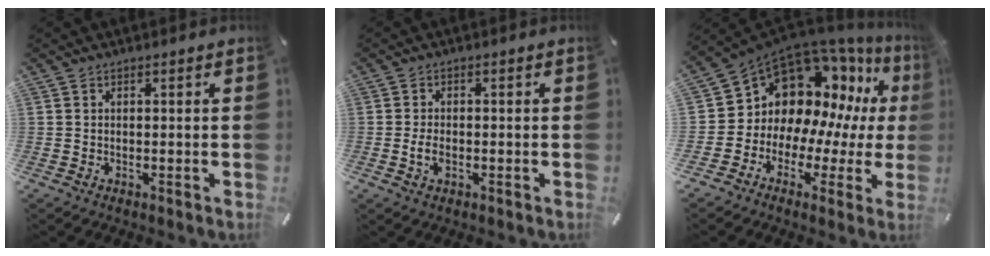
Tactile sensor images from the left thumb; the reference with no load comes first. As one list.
[{"total": 3.1, "force": [-0.8, 1.8, 2.4], "torque": [-0.057, -0.001, -0.018]}, {"total": 13.5, "force": [6.7, 10.8, 4.8], "torque": [-0.094, -0.094, 0.133]}]